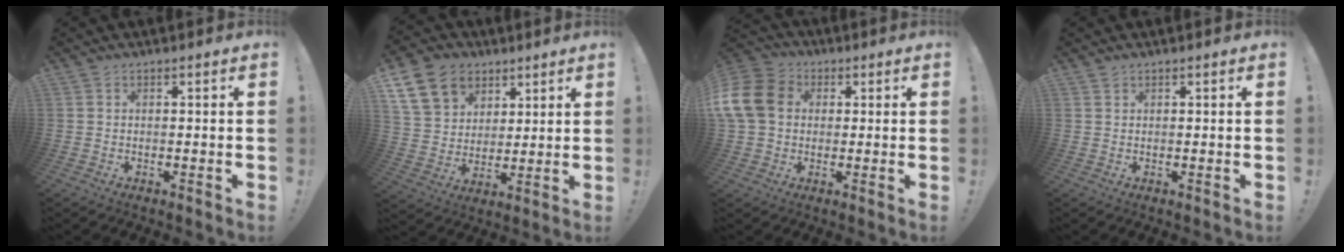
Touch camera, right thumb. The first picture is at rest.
{"total": 15.8, "force": [7.9, 12.0, 6.7], "torque": [-0.102, -0.033, 0.158]}
{"total": 14.8, "force": [1.7, 11.7, 8.8], "torque": [-0.182, 0.009, 0.036]}
{"total": 0.7, "force": [0.6, 0.3, 0.2], "torque": [-0.012, 0.003, 0.013]}